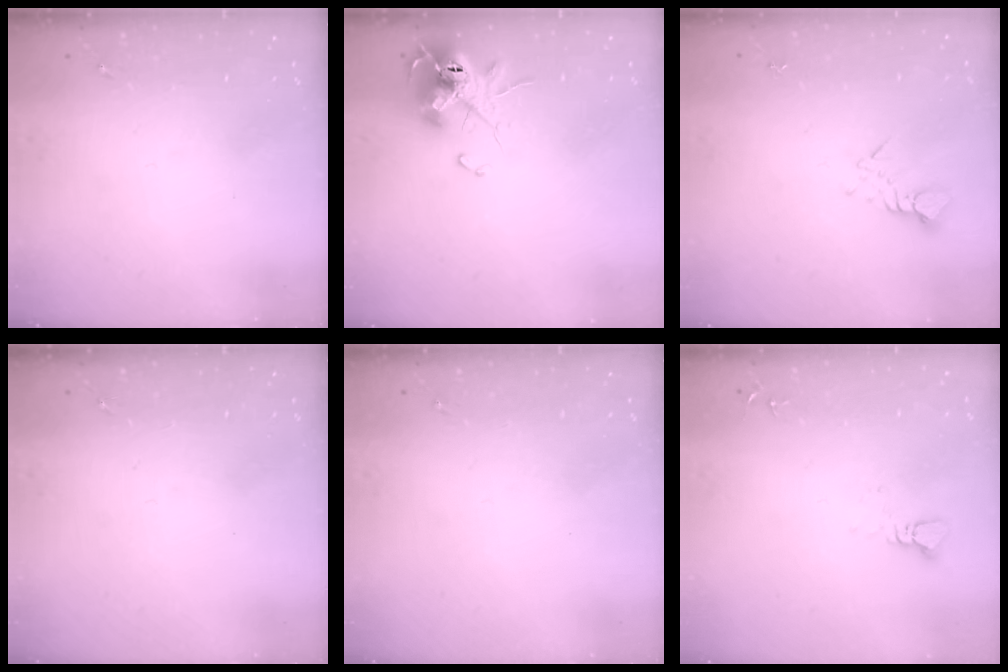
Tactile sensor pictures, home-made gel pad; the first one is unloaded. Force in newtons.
{"total": 12.8, "press": 12.7, "slide": 1.1}
{"total": 3.7, "press": 3.7, "slide": 0.3}
{"total": 0.0}
{"total": 0.0}
{"total": 2.3, "press": 2.3, "slide": 0.1}